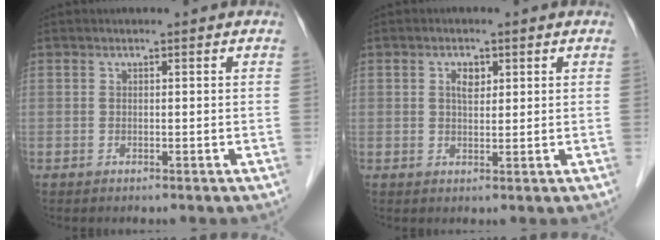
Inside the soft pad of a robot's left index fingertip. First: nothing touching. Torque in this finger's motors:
{"motor_torque": [0.01, -0.01, 0.00, 0.01]}